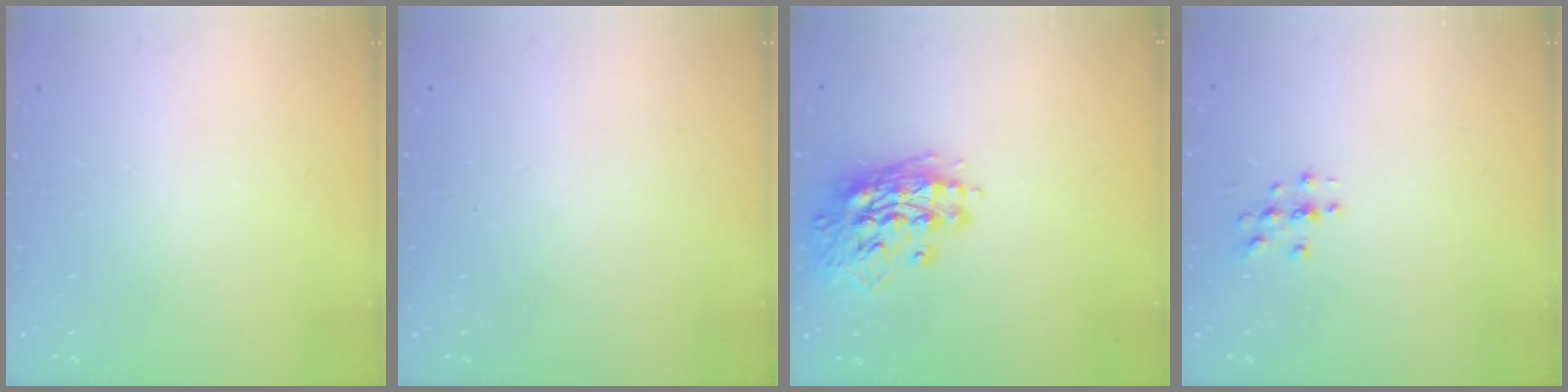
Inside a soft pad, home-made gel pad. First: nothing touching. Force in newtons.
{"total": 0.0}
{"total": 15.7, "press": 15.5, "slide": 2.5}
{"total": 3.1, "press": 3.1, "slide": 0.3}